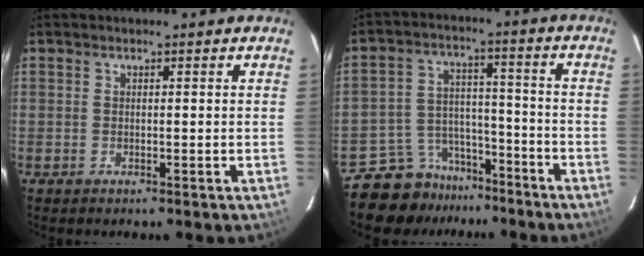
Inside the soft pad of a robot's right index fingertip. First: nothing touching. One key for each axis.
{"total": 11.8, "fx": -9.8, "fy": 6.5, "fz": 1.2, "tx": -0.040, "ty": 0.046, "tz": -0.146}